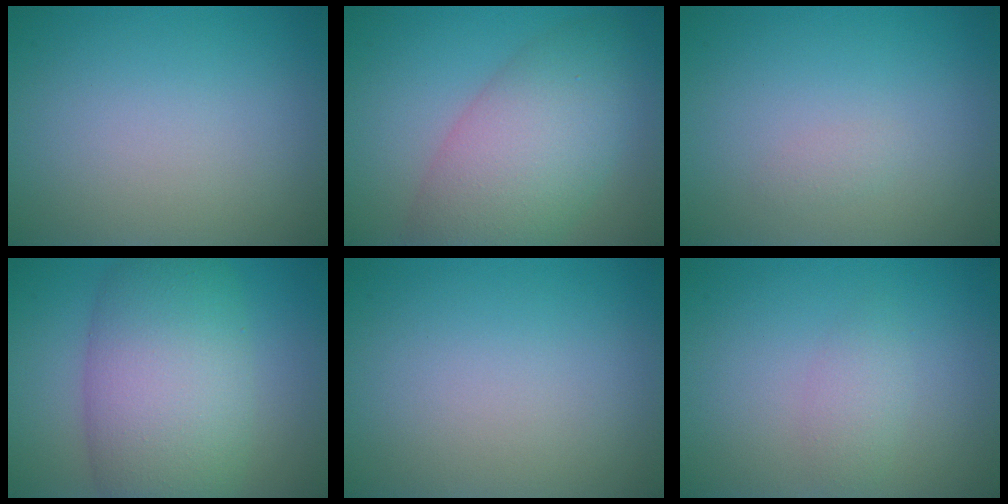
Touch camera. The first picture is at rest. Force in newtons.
{"total": 8.0, "press": 8.0, "slide": 0.5}
{"total": 0.6, "press": 0.6, "slide": 0.0}
{"total": 10.4, "press": 10.4, "slide": 0.3}
{"total": 0.0}
{"total": 1.6, "press": 1.6, "slide": 0.1}